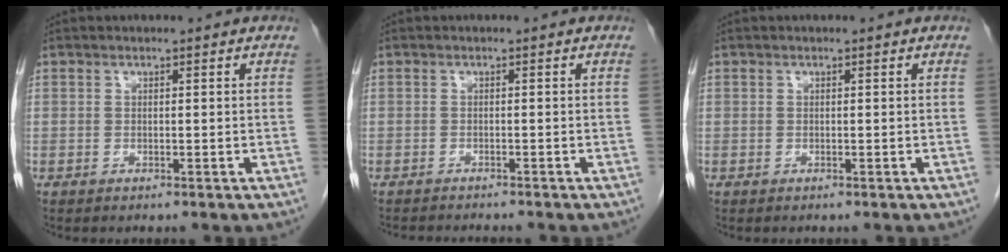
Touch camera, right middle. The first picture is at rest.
{"total": 4.4, "force": [-4.1, 0.3, 1.4], "torque": [-0.016, -0.009, -0.057]}
{"total": 0.0}